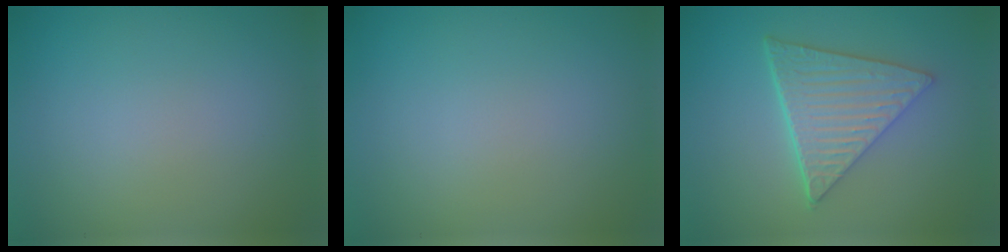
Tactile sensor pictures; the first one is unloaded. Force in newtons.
{"total": 0.0}
{"total": 6.1, "press": 4.5, "slide": 4.1}